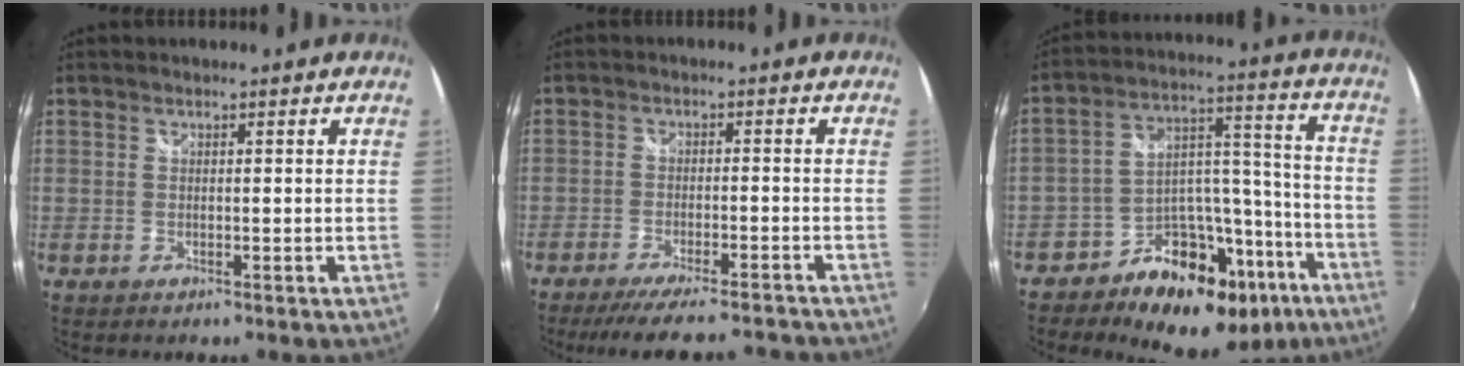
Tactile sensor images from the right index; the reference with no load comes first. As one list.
[{"total": 15.5, "force": [-13.8, 2.8, 6.5], "torque": [-0.133, -0.019, -0.194]}, {"total": 19.7, "force": [-13.3, 11.7, 8.7], "torque": [-0.137, 0.068, -0.181]}]